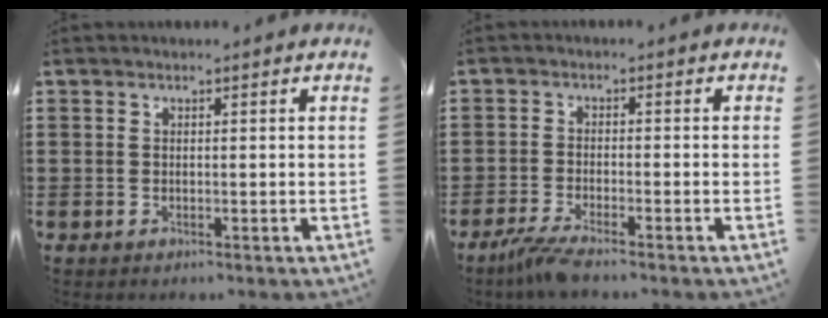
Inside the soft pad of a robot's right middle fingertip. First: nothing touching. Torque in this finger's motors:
{"motor_torque": [0.98, 0.22, 0.05, 0.09]}